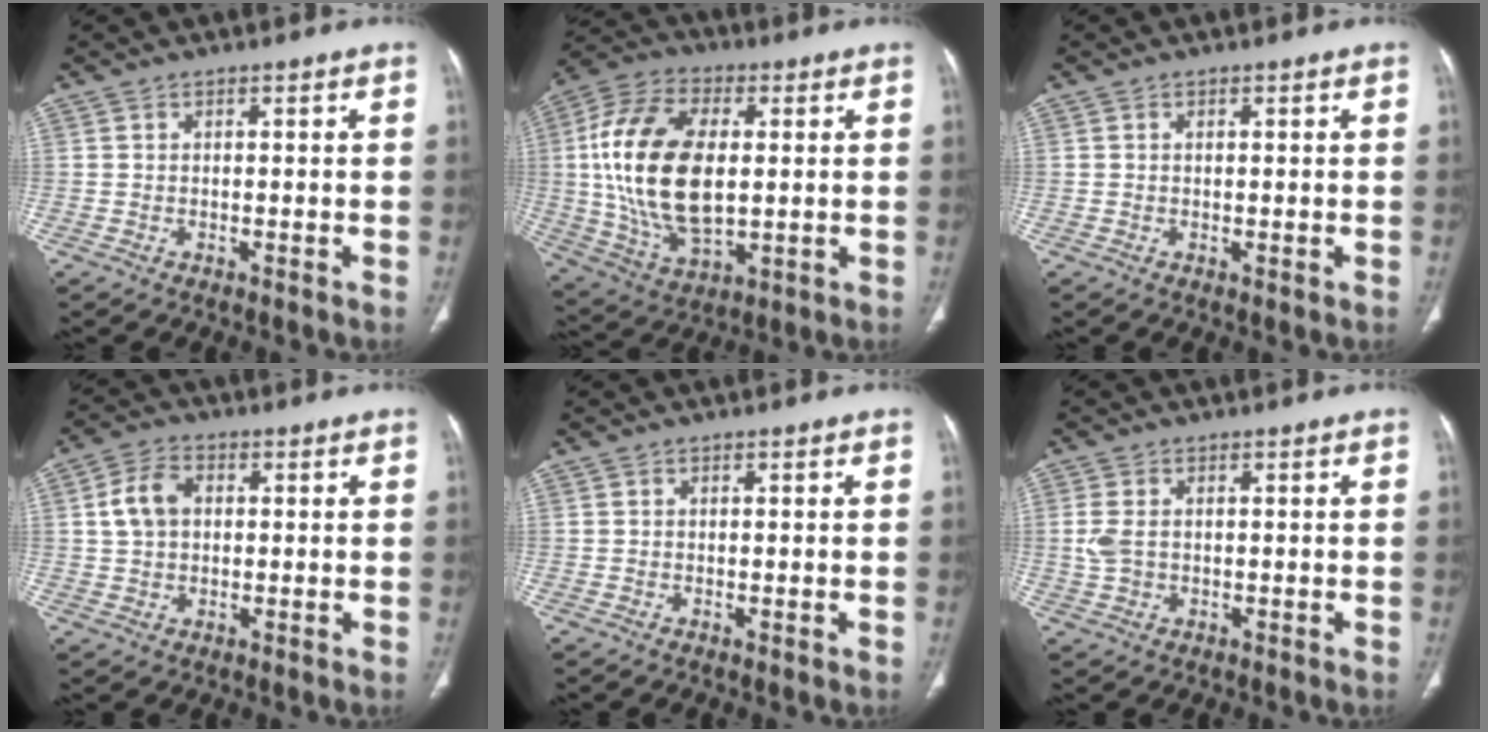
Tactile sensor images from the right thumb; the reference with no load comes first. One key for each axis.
{"total": 21.2, "fx": 1.7, "fy": 11.7, "fz": 17.6, "tx": -0.348, "ty": -0.005, "tz": 0.035}
{"total": 0.6, "fx": 0.1, "fy": 0.1, "fz": 0.6, "tx": -0.014, "ty": -0.004, "tz": 0.003}
{"total": 6.6, "fx": 1.1, "fy": 4.8, "fz": 4.5, "tx": -0.081, "ty": 0.012, "tz": 0.017}
{"total": 0.0}
{"total": 3.4, "fx": 0.1, "fy": 2.3, "fz": 2.5, "tx": -0.068, "ty": 0.004, "tz": 0.005}